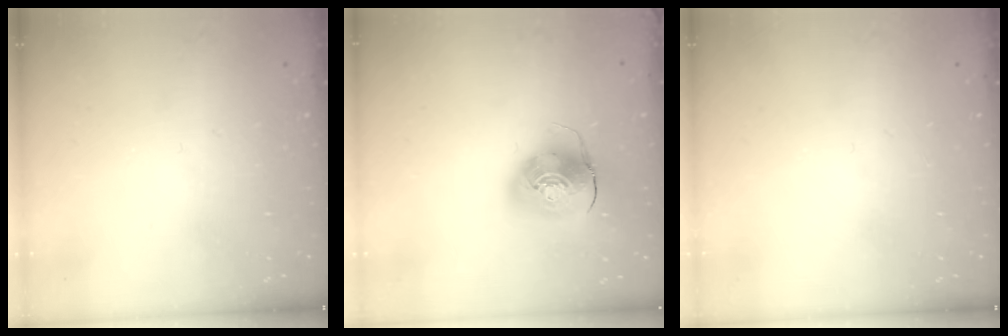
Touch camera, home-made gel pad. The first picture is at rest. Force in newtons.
{"total": 10.5, "press": 10.4, "slide": 1.8}
{"total": 0.0}